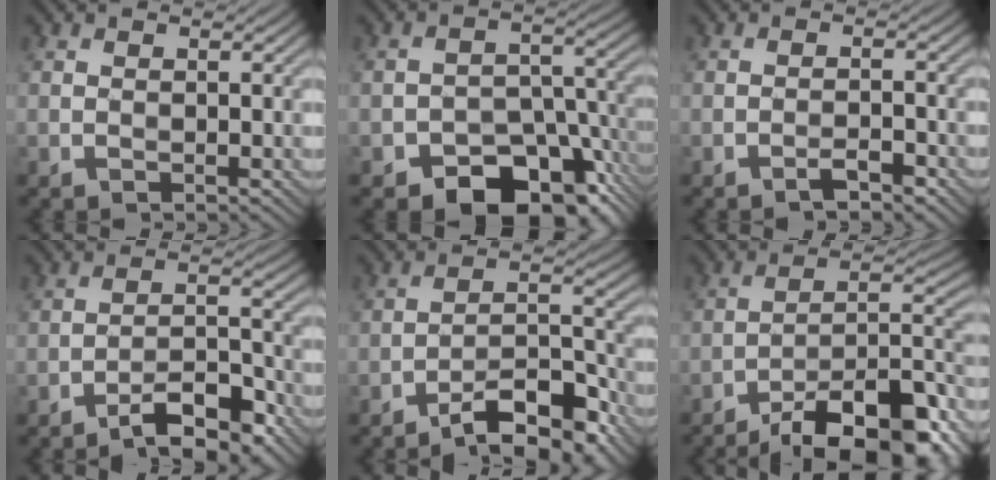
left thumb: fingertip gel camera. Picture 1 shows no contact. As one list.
[{"total": 11.5, "force": [-7.0, 6.4, 6.5], "torque": [-0.084, -0.011, -0.118]}, {"total": 2.2, "force": [-1.7, 0.5, 1.4], "torque": [-0.023, 0.005, -0.031]}, {"total": 7.1, "force": [-5.2, 1.8, 4.4], "torque": [-0.067, 0.013, -0.091]}, {"total": 9.7, "force": [-7.2, 2.6, 6.0], "torque": [-0.087, 0.016, -0.130]}, {"total": 16.6, "force": [-12.1, 5.2, 10.1], "torque": [-0.151, 0.005, -0.186]}]